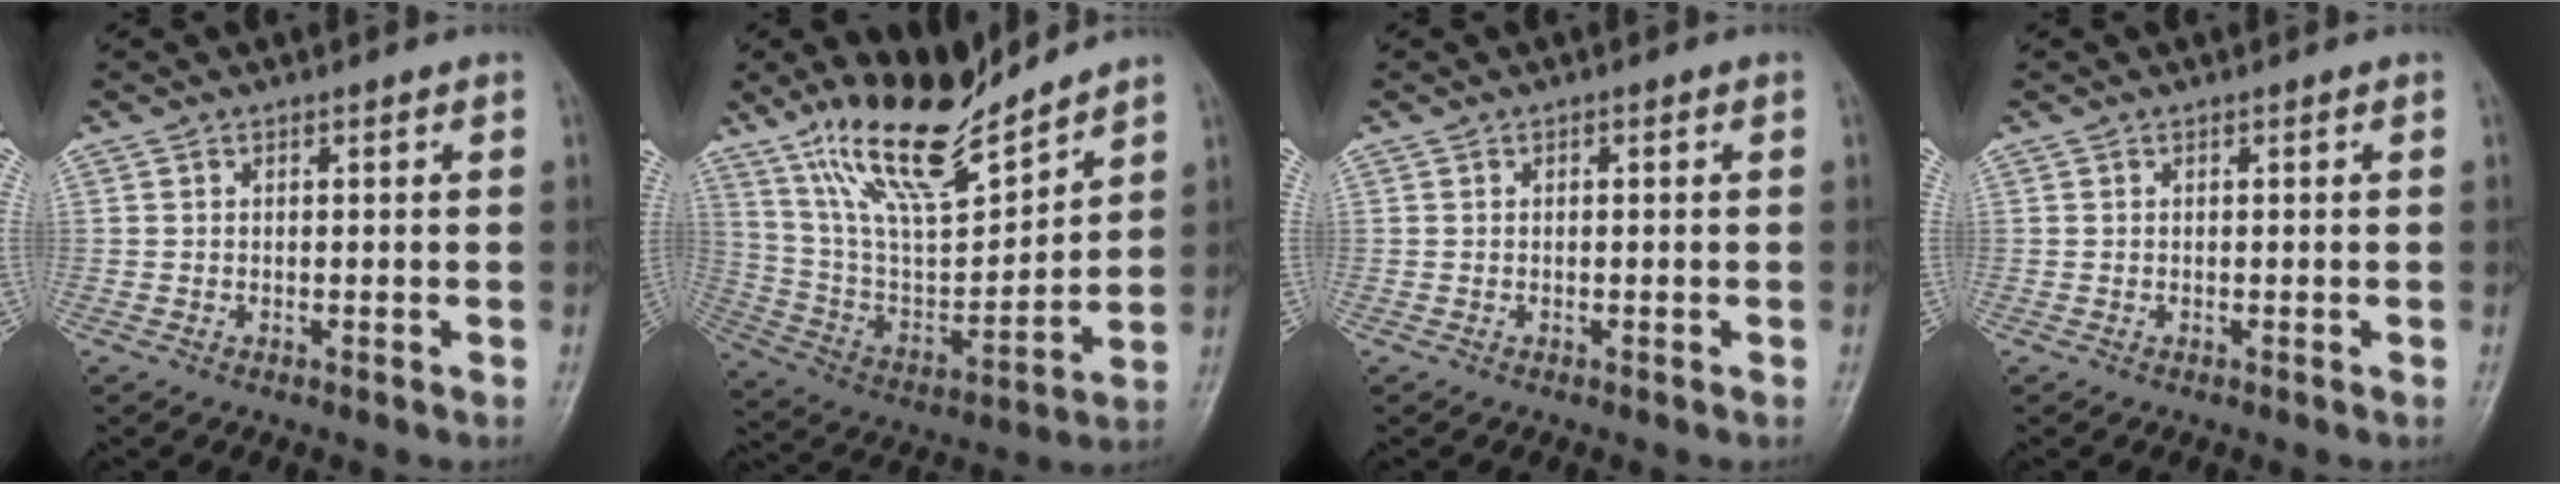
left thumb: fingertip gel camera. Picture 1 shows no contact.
{"total": 17.8, "force": [14.5, 4.5, 9.3], "torque": [-0.140, -0.077, 0.279]}
{"total": 0.0}
{"total": 0.0}